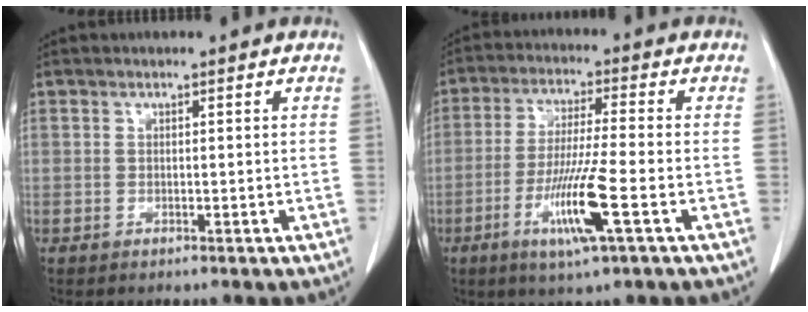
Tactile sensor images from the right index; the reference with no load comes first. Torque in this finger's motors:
{"motor_torque": [1.61, -0.53, 0.58, 0.11]}